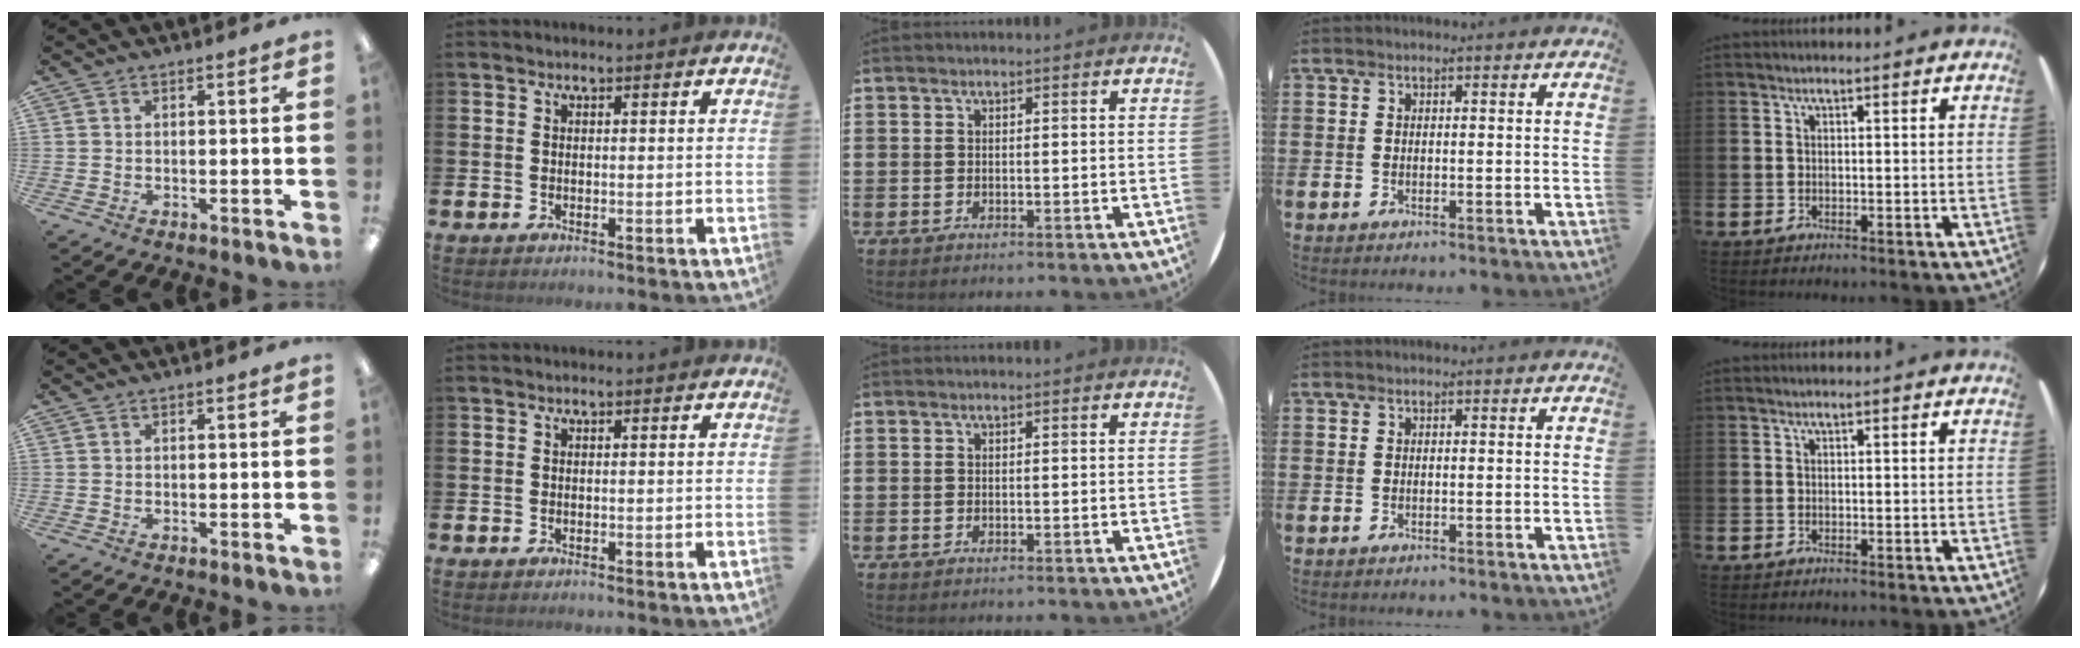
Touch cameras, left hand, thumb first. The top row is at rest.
{}